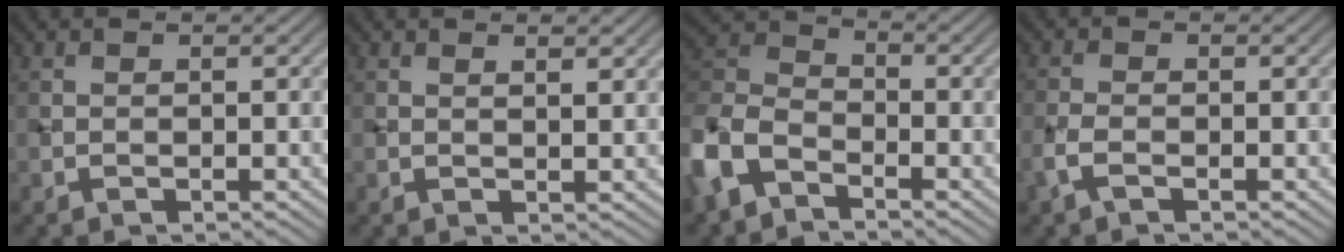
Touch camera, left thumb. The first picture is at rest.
{"total": 1.7, "force": [1.2, 0.1, 1.2], "torque": [-0.021, -0.001, 0.021]}
{"total": 7.7, "force": [-4.4, 4.3, 4.6], "torque": [-0.113, 0.001, -0.112]}
{"total": 2.3, "force": [-1.1, 0.9, 1.8], "torque": [-0.049, -0.001, -0.030]}